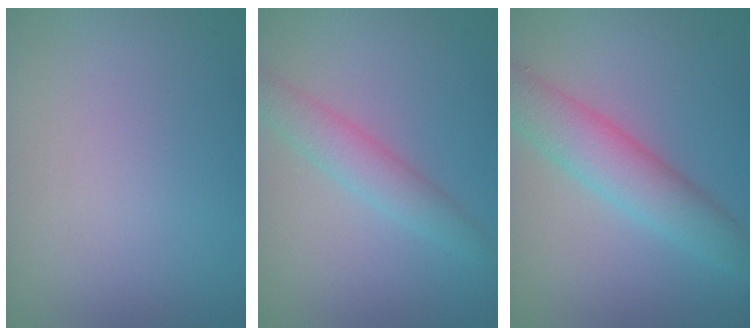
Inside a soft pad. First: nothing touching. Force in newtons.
{"total": 2.9, "press": 2.9, "slide": 0.1}
{"total": 5.1, "press": 5.1, "slide": 0.1}